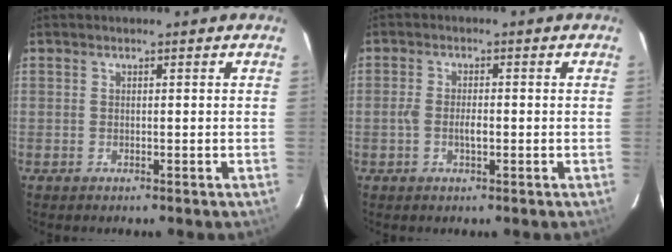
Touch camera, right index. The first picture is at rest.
{"total": 3.0, "force": [-0.8, 1.2, 2.6], "torque": [-0.054, 0.002, -0.016]}